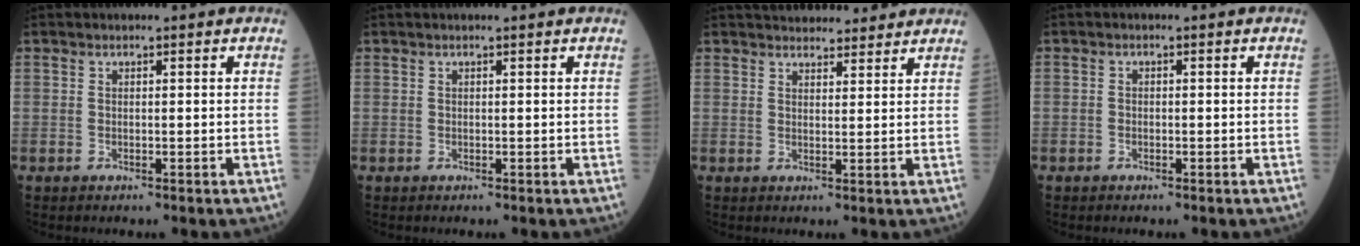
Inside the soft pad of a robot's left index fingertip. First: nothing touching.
{"total": 0.9, "force": [0.8, -0.1, 0.3], "torque": [-0.003, 0.009, 0.016]}
{"total": 9.9, "force": [9.1, 2.7, 2.6], "torque": [-0.026, 0.018, 0.116]}
{"total": 0.7, "force": [-0.6, 0.4, 0.0], "torque": [-0.004, 0.000, -0.014]}